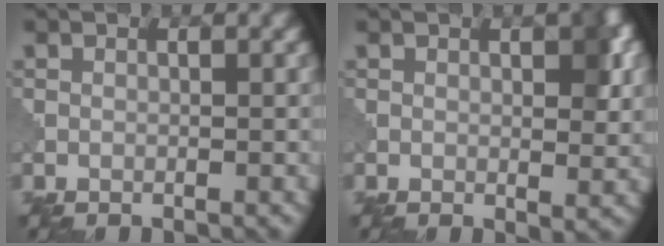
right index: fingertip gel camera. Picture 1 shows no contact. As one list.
[{"total": 3.7, "force": [0.8, 1.7, 3.2], "torque": [-0.041, -0.003, 0.015]}]